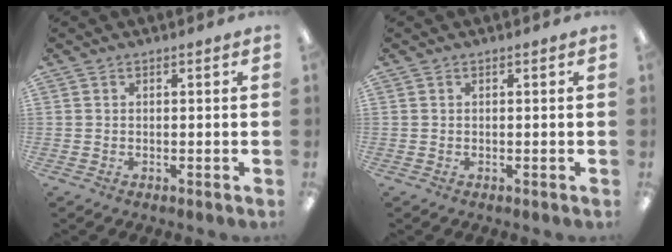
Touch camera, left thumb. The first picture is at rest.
{"total": 0.0}